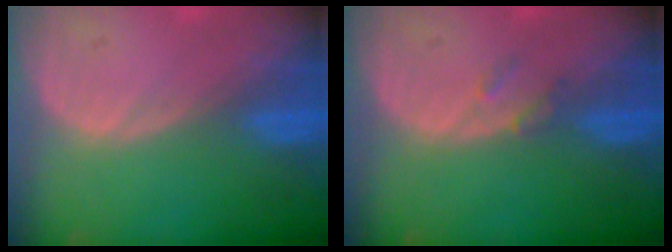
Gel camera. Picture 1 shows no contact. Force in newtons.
{"total": 1.6, "press": 1.6, "slide": 0.2}